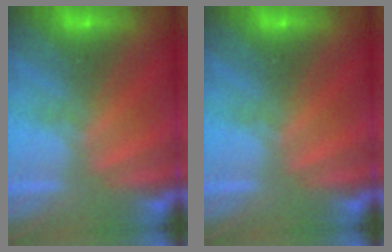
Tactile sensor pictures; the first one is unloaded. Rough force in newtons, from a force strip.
{"total": 0.0}